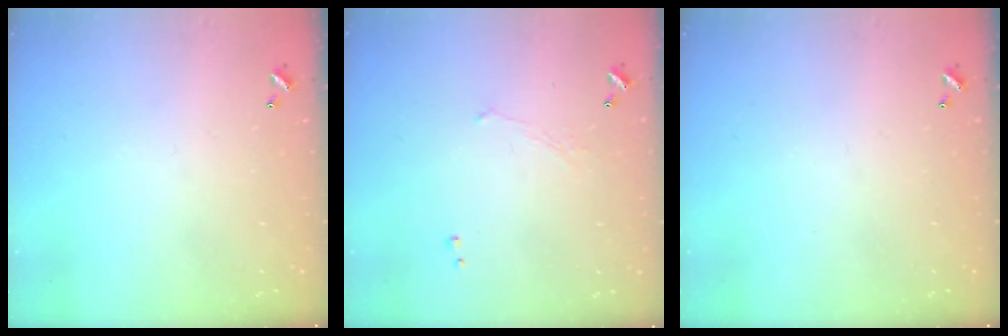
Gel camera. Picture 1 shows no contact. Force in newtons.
{"total": 1.1, "press": 1.0, "slide": 0.6}
{"total": 0.0}